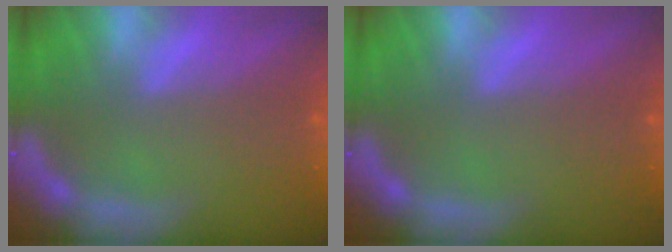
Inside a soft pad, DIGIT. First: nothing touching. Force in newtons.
{"total": 0.0}